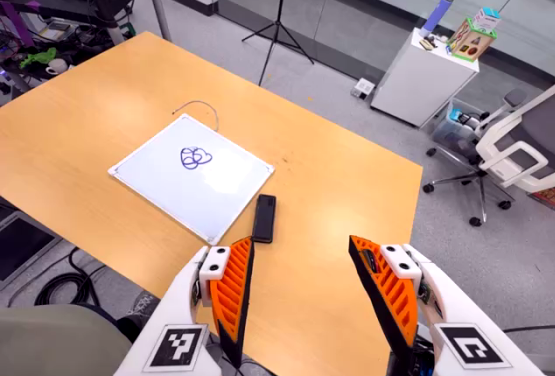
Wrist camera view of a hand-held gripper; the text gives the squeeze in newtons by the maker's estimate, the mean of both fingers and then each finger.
{"total": 0.0}